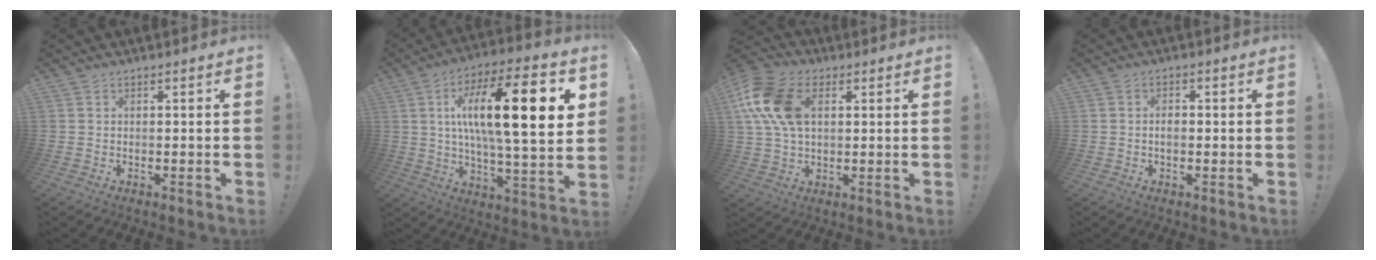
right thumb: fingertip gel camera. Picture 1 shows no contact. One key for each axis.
{"total": 23.1, "fx": 5.7, "fy": 6.2, "fz": 21.5, "tx": -0.349, "ty": -0.022, "tz": 0.073}
{"total": 16.5, "fx": 4.4, "fy": 10.9, "fz": 11.6, "tx": -0.238, "ty": 0.005, "tz": 0.085}
{"total": 1.9, "fx": -0.5, "fy": 1.0, "fz": 1.5, "tx": -0.026, "ty": 0.006, "tz": -0.011}